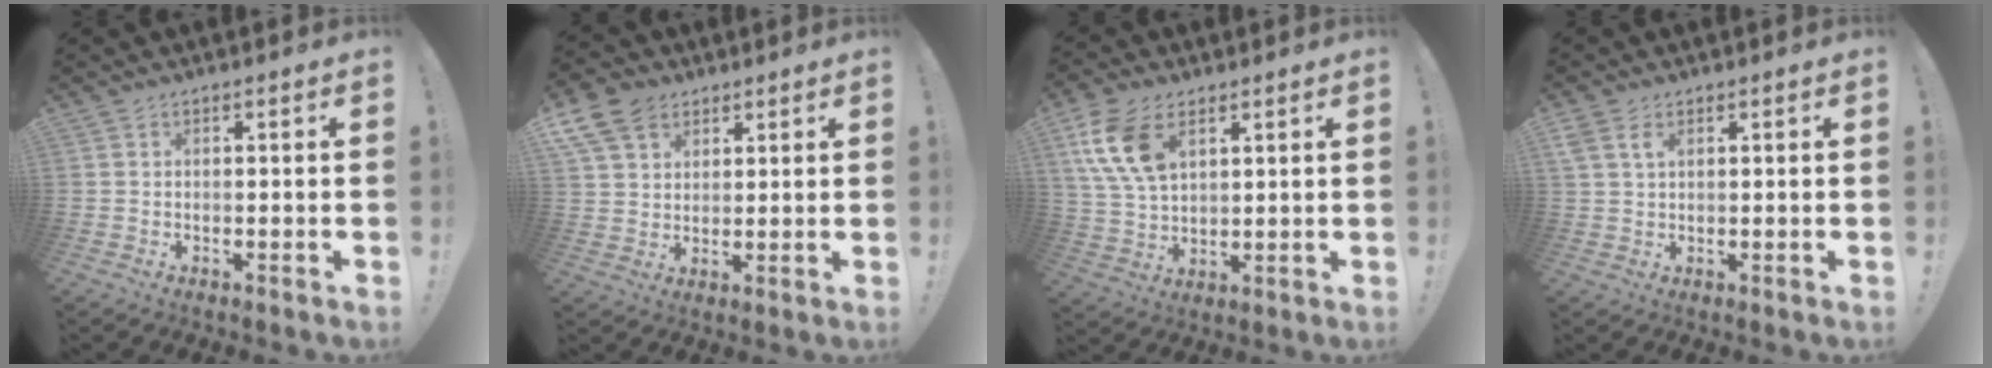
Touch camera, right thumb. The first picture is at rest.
{"total": 10.9, "force": [6.0, 7.7, 4.9], "torque": [-0.090, -0.029, 0.120]}
{"total": 13.7, "force": [6.2, 8.2, 9.1], "torque": [-0.185, -0.013, 0.120]}
{"total": 3.7, "force": [1.8, 2.0, 2.6], "torque": [-0.049, 0.001, 0.034]}